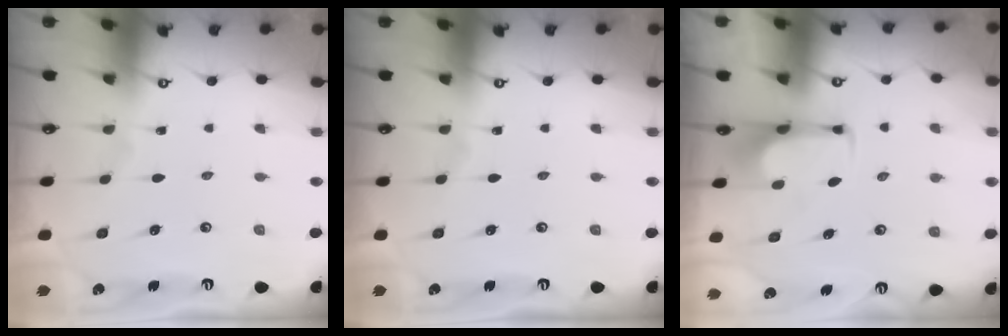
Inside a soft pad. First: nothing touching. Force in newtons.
{"total": 0.0}
{"total": 1.8, "press": 1.8, "slide": 0.1}